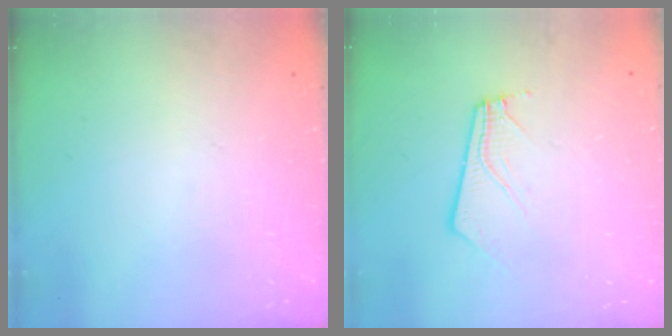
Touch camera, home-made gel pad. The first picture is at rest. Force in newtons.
{"total": 3.9, "press": 3.9, "slide": 0.2}